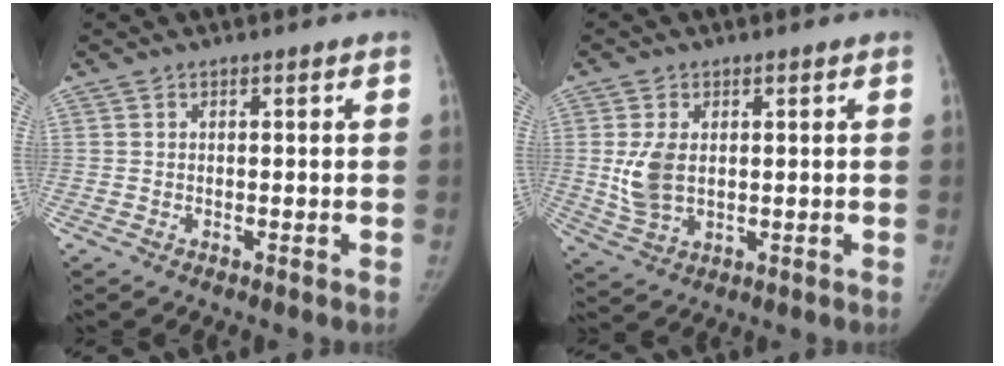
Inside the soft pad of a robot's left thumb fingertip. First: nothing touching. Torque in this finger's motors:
{"motor_torque": [0.09, 0.22, 0.48, -0.44, 0.07]}